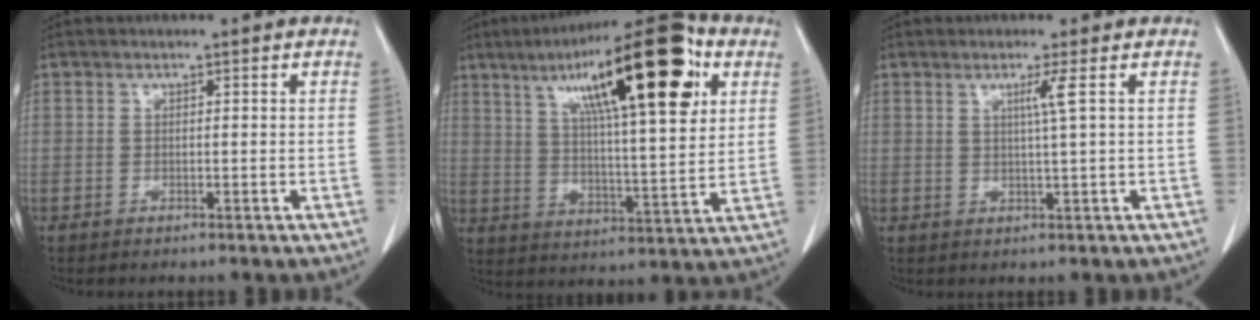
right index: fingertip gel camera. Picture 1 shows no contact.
{"total": 23.4, "force": [10.8, 4.5, 20.3], "torque": [-0.323, 0.033, 0.168]}
{"total": 2.3, "force": [0.7, -0.9, 2.0], "torque": [-0.039, -0.006, 0.016]}